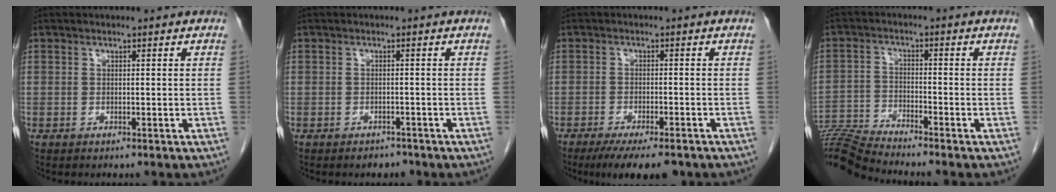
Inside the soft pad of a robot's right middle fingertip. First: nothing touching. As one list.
[{"total": 1.5, "force": [-1.2, 0.8, 0.3], "torque": [-0.006, 0.001, -0.016]}, {"total": 9.2, "force": [-7.1, 2.0, 5.5], "torque": [-0.074, -0.013, -0.104]}, {"total": 9.5, "force": [-9.2, -1.8, 2.0], "torque": [-0.041, -0.009, -0.174]}]